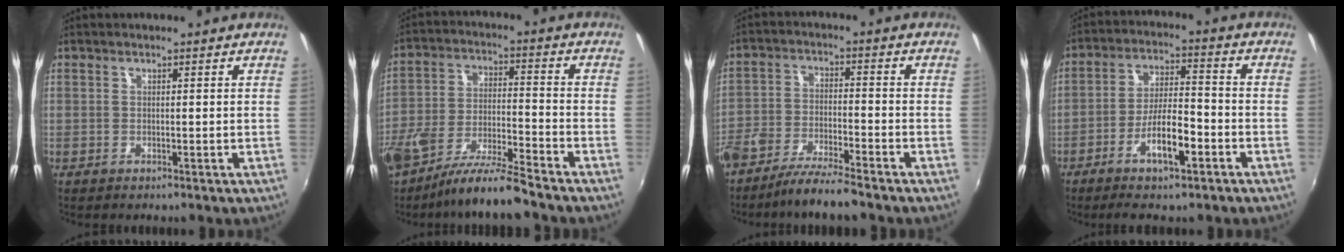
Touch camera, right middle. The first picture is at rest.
{"total": 12.4, "force": [-9.8, 1.4, 7.6], "torque": [-0.155, -0.016, -0.178]}
{"total": 8.7, "force": [-7.3, 1.0, 4.8], "torque": [-0.105, -0.012, -0.136]}
{"total": 8.5, "force": [-4.7, 1.7, 6.9], "torque": [-0.137, 0.001, -0.081]}